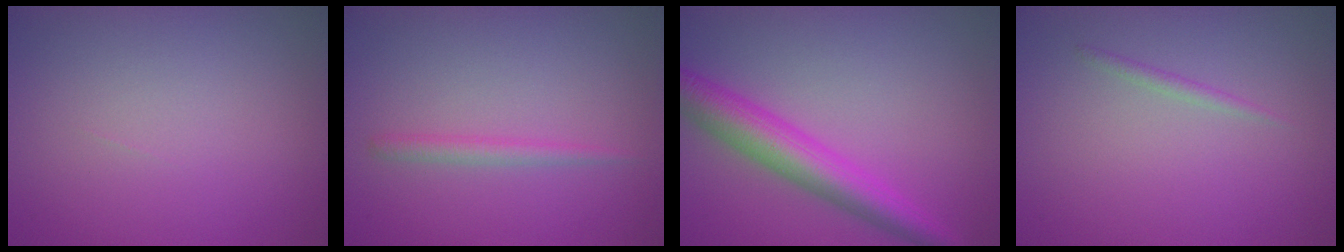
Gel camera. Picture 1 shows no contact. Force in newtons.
{"total": 1.3, "press": 1.3, "slide": 0.0}
{"total": 5.3, "press": 5.3, "slide": 0.2}
{"total": 0.7, "press": 0.7, "slide": 0.1}